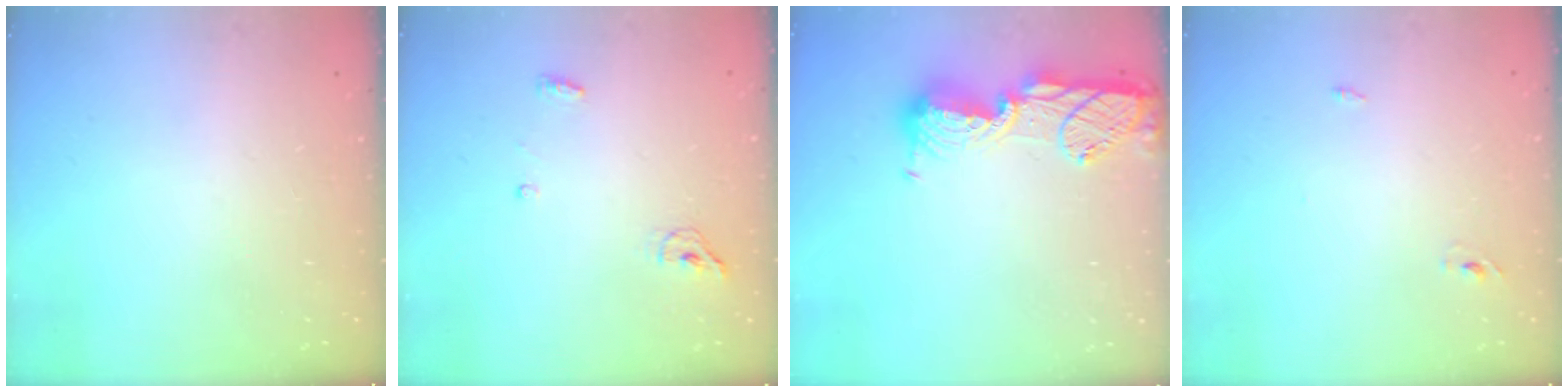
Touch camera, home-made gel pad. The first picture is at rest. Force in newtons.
{"total": 4.4, "press": 4.3, "slide": 1.1}
{"total": 16.3, "press": 15.3, "slide": 5.7}
{"total": 2.4, "press": 2.2, "slide": 1.0}